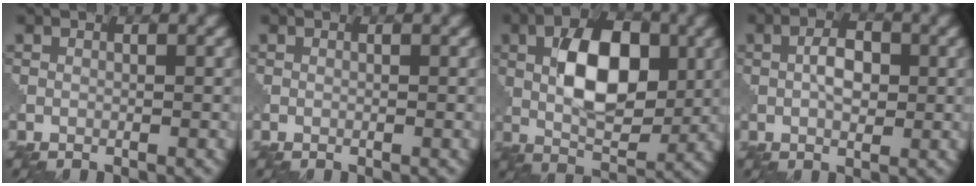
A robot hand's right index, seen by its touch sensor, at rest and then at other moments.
{"total": 0.0}
{"total": 8.6, "force": [1.8, 4.5, 7.1], "torque": [-0.118, 0.007, 0.030]}
{"total": 2.7, "force": [0.5, 1.5, 2.2], "torque": [-0.040, 0.003, 0.007]}